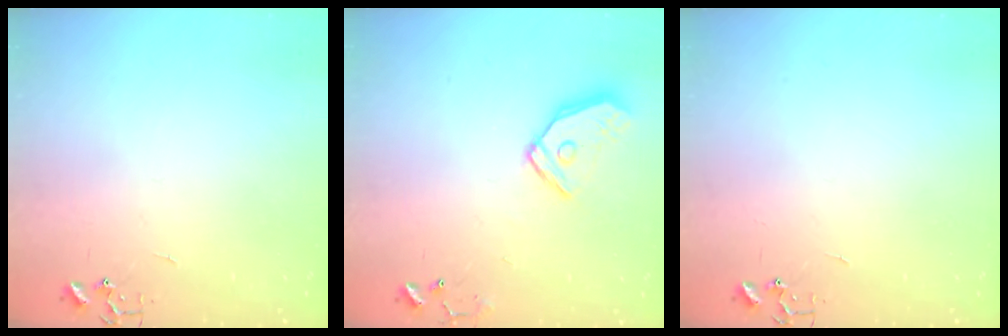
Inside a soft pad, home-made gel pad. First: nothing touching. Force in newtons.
{"total": 13.9, "press": 13.7, "slide": 2.3}
{"total": 0.0}